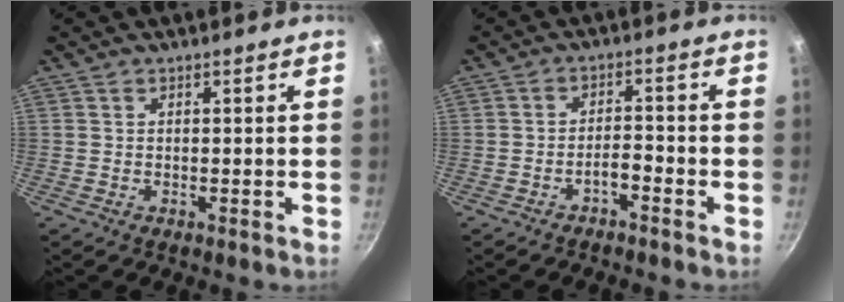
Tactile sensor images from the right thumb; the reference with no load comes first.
{"total": 3.0, "force": [-2.2, 0.8, 1.8], "torque": [-0.028, 0.028, -0.037]}